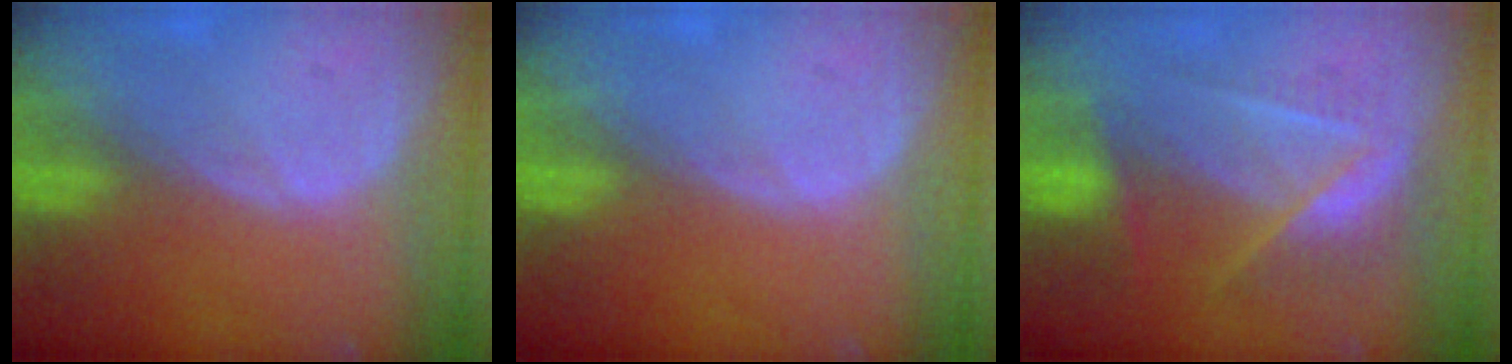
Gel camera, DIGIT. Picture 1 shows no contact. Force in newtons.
{"total": 0.0}
{"total": 7.2, "press": 6.3, "slide": 3.5}